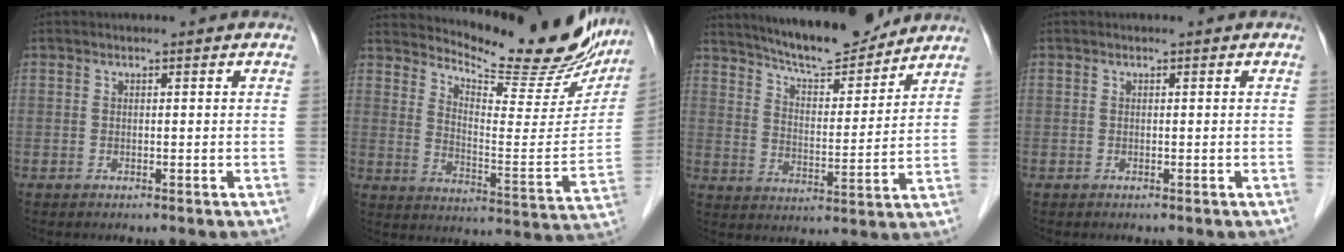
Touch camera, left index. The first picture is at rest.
{"total": 20.6, "force": [18.8, 3.8, 7.5], "torque": [-0.109, -0.067, 0.248]}
{"total": 13.3, "force": [12.2, 1.7, 4.8], "torque": [-0.079, -0.002, 0.196]}
{"total": 0.0}